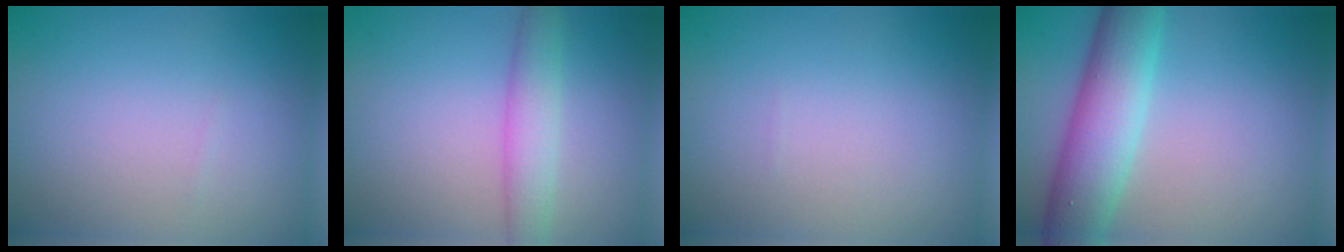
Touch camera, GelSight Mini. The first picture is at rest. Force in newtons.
{"total": 3.2, "press": 3.2, "slide": 0.2}
{"total": 0.0}
{"total": 7.0, "press": 7.0, "slide": 0.1}